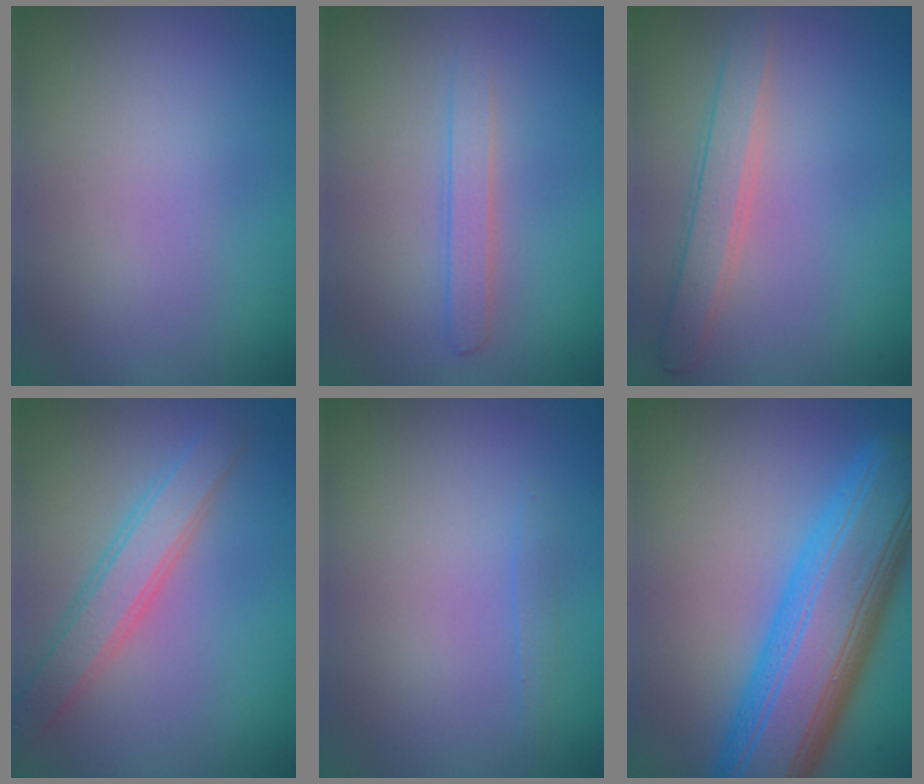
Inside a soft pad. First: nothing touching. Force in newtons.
{"total": 1.6, "press": 1.6, "slide": 0.0}
{"total": 2.5, "press": 2.4, "slide": 0.1}
{"total": 3.3, "press": 3.3, "slide": 0.3}
{"total": 0.6, "press": 0.6, "slide": 0.1}
{"total": 10.8, "press": 10.8, "slide": 0.4}